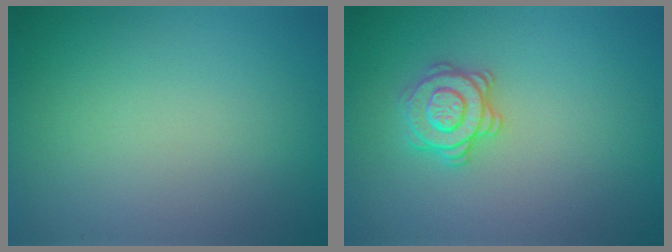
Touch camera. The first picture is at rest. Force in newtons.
{"total": 2.8, "press": 2.8, "slide": 0.4}